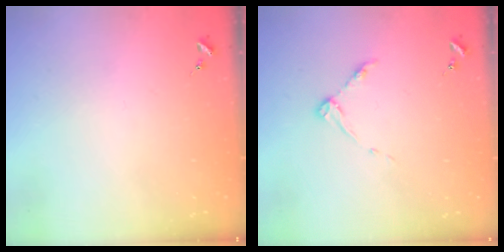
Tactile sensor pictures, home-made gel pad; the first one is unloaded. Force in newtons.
{"total": 4.9, "press": 4.8, "slide": 0.7}